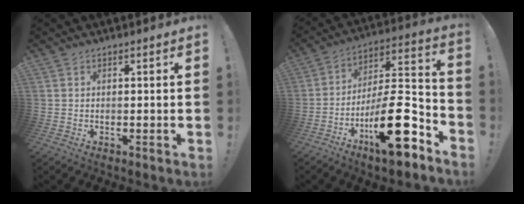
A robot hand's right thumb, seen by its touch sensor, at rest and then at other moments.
{"total": 21.2, "force": [-9.5, 7.4, 17.5], "torque": [-0.275, 0.058, -0.148]}